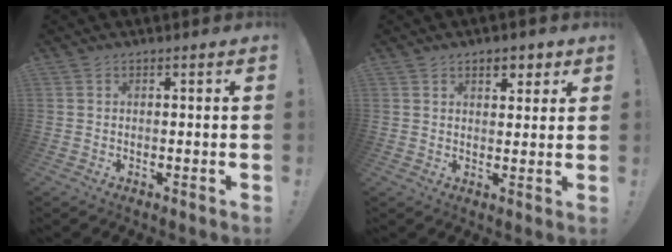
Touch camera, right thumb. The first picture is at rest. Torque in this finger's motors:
{"motor_torque": [-0.18, 0.31, 0.14, 0.36, 0.03]}